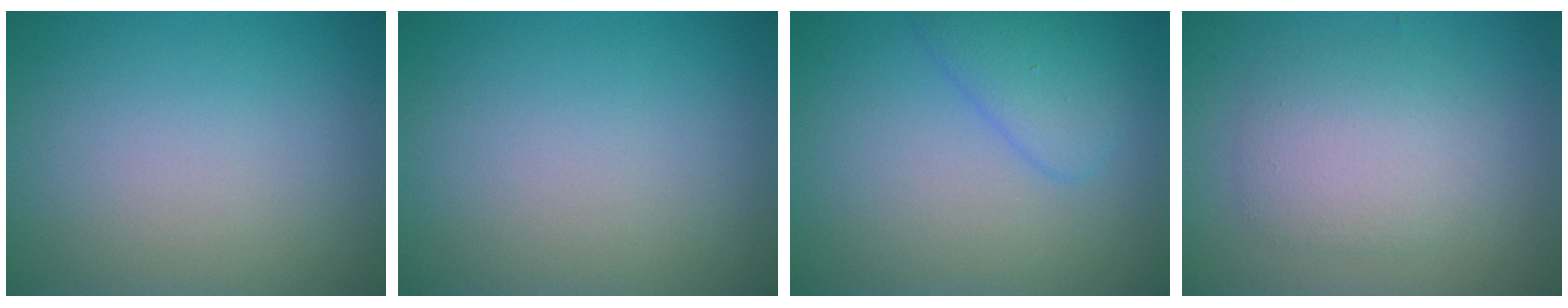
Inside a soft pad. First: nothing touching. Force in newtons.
{"total": 0.0}
{"total": 2.9, "press": 2.9, "slide": 0.3}
{"total": 3.6, "press": 3.6, "slide": 0.0}